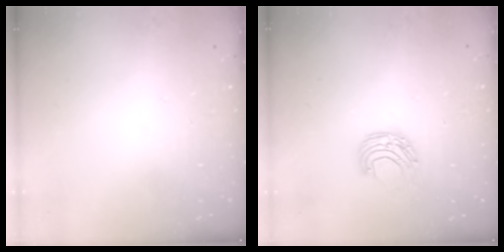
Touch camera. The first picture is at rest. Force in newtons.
{"total": 6.8, "press": 6.7, "slide": 0.6}